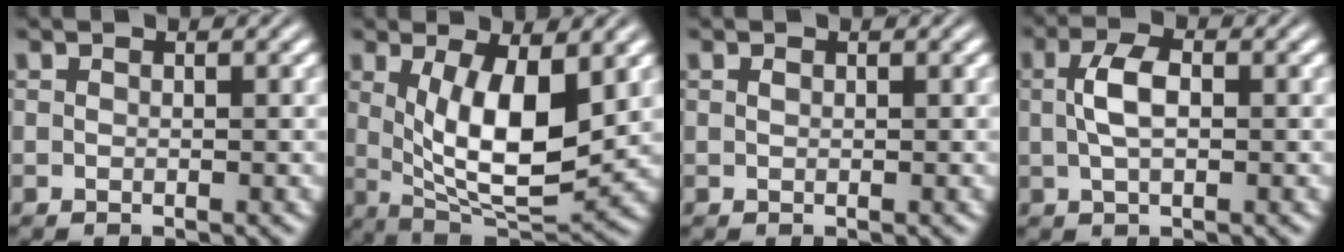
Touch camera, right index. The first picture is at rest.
{"total": 9.9, "force": [0.9, 4.6, 8.8], "torque": [-0.143, -0.037, 0.039]}
{"total": 0.6, "force": [0.1, -0.6, 0.0], "torque": [0.001, -0.004, 0.006]}
{"total": 2.4, "force": [0.2, 0.2, 2.4], "torque": [-0.041, 0.003, 0.008]}